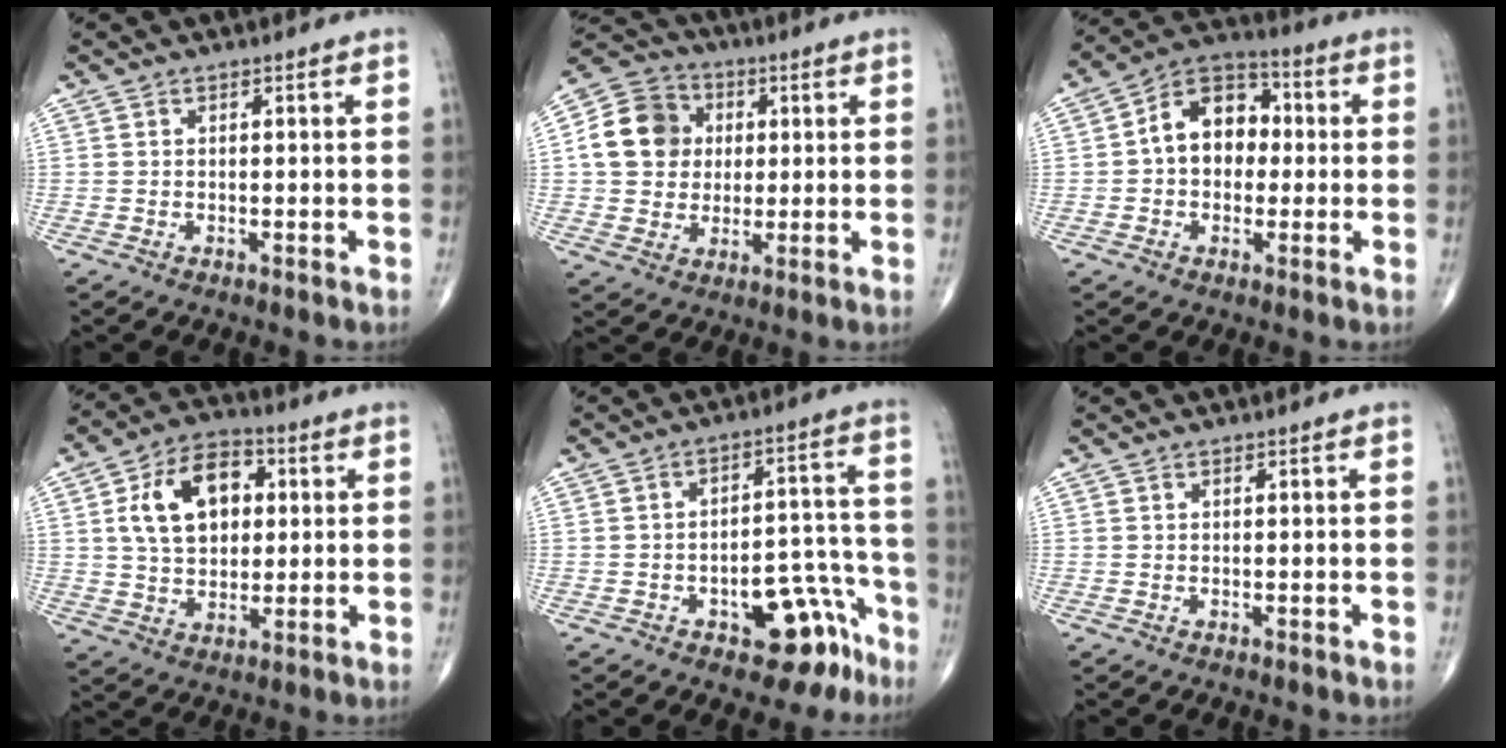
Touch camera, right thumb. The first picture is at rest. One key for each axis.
{"total": 12.6, "fx": 1.8, "fy": 11.0, "fz": 5.9, "tx": -0.086, "ty": 0.010, "tz": 0.023}
{"total": 11.9, "fx": 0.7, "fy": 8.7, "fz": 8.1, "tx": -0.096, "ty": 0.031, "tz": -0.001}
{"total": 14.1, "fx": 3.2, "fy": 9.4, "fz": 10.0, "tx": -0.143, "ty": 0.009, "tz": 0.052}
{"total": 11.8, "fx": -6.8, "fy": 5.8, "fz": 7.7, "tx": -0.053, "ty": 0.063, "tz": -0.085}
{"total": 0.0}